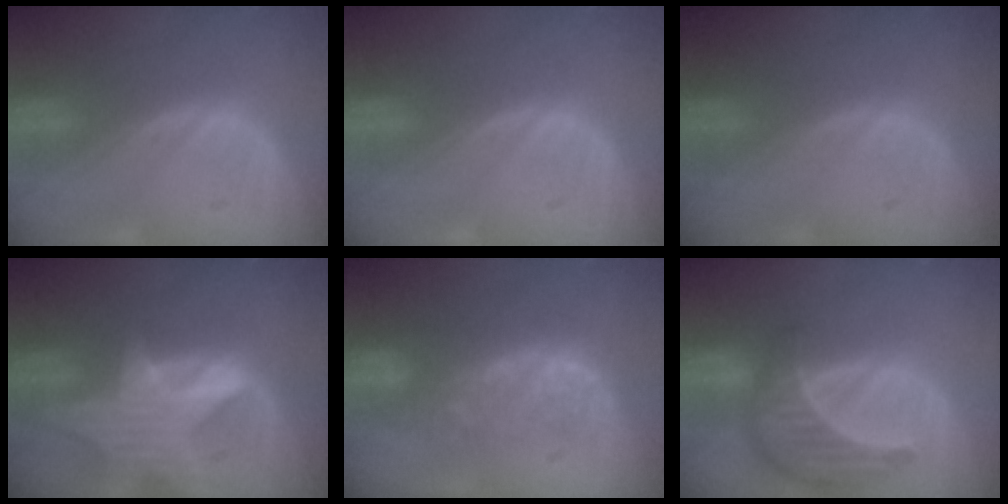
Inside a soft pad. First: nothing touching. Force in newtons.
{"total": 0.0}
{"total": 0.0}
{"total": 8.0, "press": 7.3, "slide": 3.3}
{"total": 7.6, "press": 7.4, "slide": 1.3}
{"total": 8.9, "press": 8.0, "slide": 3.7}